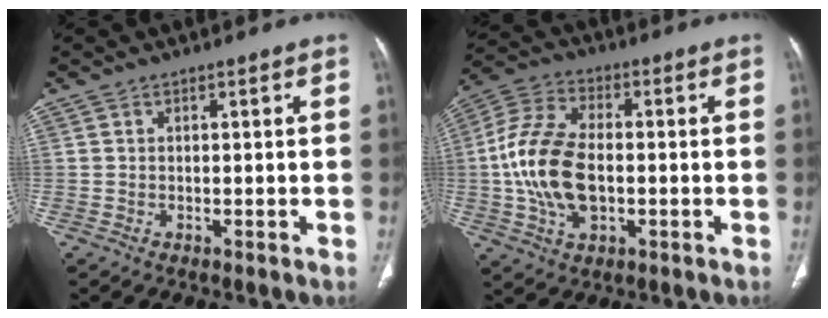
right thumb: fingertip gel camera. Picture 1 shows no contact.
{"total": 14.8, "force": [-1.1, 8.5, 12.0], "torque": [-0.246, 0.018, -0.022]}